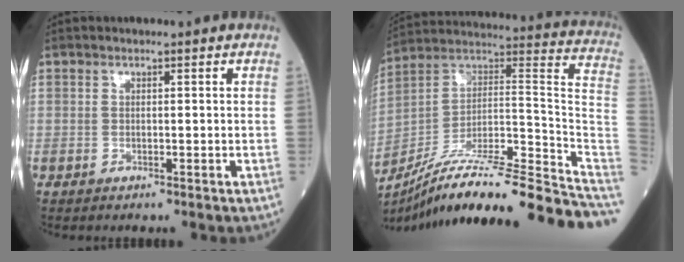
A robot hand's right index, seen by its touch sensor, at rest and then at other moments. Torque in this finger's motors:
{"motor_torque": [-0.68, -0.84, -0.07, 0.02]}